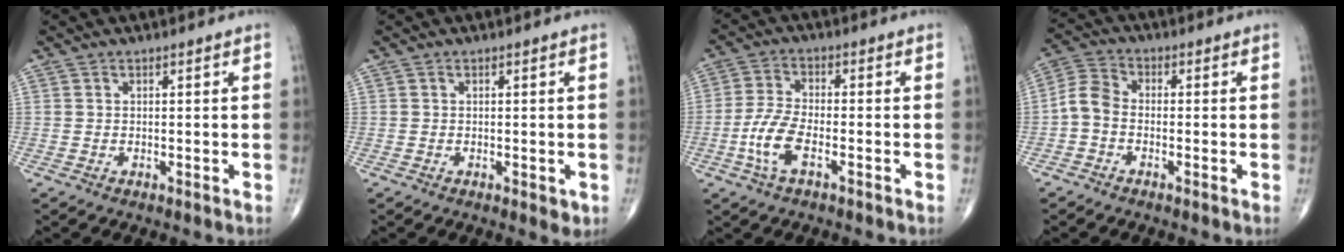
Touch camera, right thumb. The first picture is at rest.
{"total": 1.7, "force": [-0.5, 0.8, 1.5], "torque": [-0.013, -0.002, -0.006]}
{"total": 7.1, "force": [-2.7, 2.8, 5.9], "torque": [-0.134, 0.016, -0.056]}
{"total": 4.9, "force": [-1.3, 3.4, 3.3], "torque": [-0.061, 0.019, -0.043]}